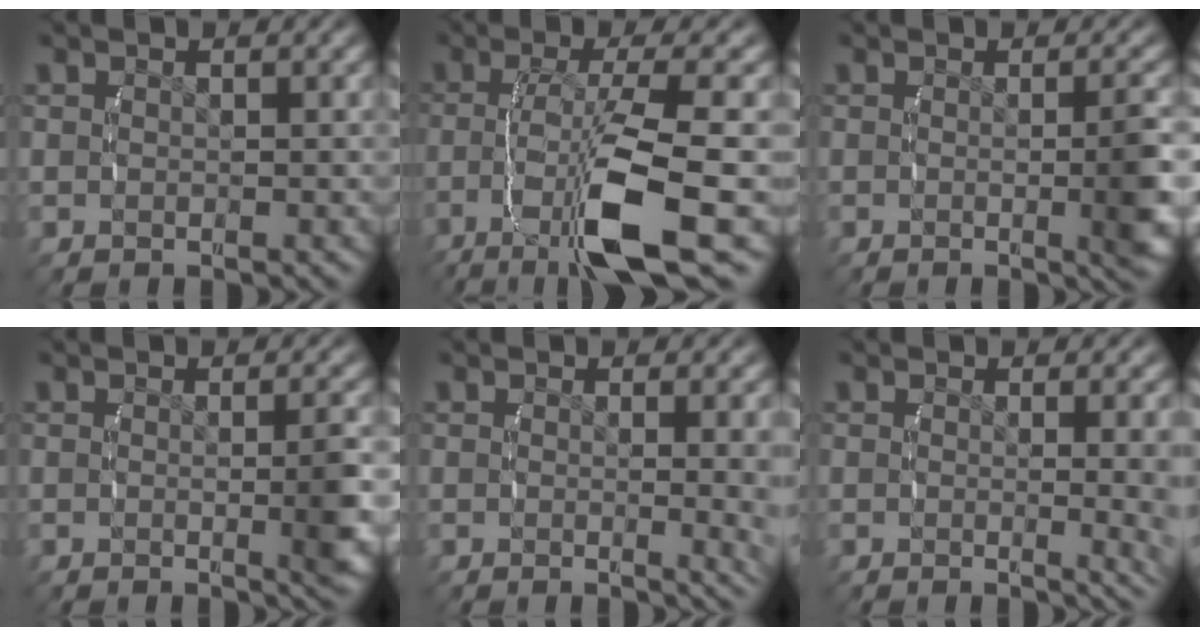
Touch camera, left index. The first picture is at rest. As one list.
[{"total": 8.5, "force": [-3.9, 2.2, 7.2], "torque": [-0.139, -0.017, -0.044]}, {"total": 3.5, "force": [-0.6, 0.4, 3.4], "torque": [-0.045, -0.002, -0.013]}, {"total": 2.8, "force": [-0.5, 0.3, 2.8], "torque": [-0.041, -0.002, -0.011]}, {"total": 3.4, "force": [0.2, 0.5, 3.4], "torque": [-0.033, 0.001, -0.001]}, {"total": 3.8, "force": [0.0, 0.6, 3.8], "torque": [-0.035, 0.000, -0.004]}]